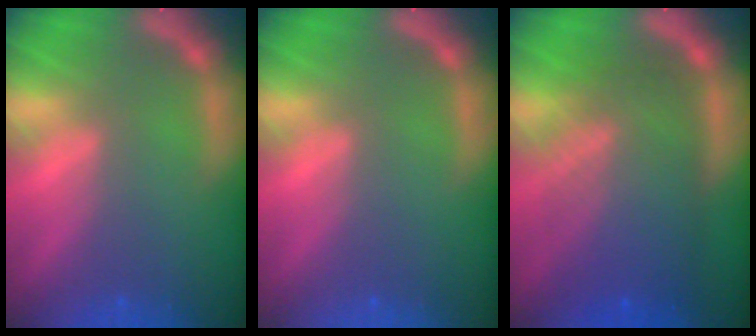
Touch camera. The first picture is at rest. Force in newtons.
{"total": 0.0}
{"total": 9.6}